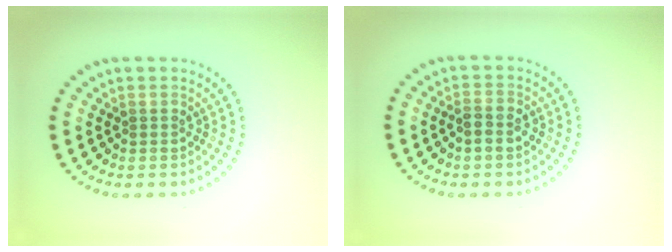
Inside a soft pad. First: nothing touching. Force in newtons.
{"total": 1.7, "press": 1.7, "slide": 0.3}